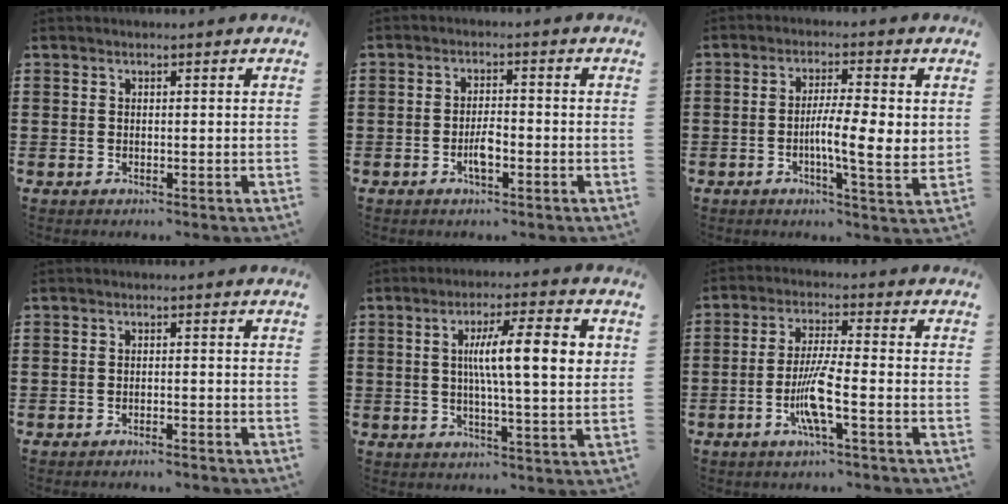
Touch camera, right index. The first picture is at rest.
{"total": 3.2, "force": [-1.4, 0.9, 2.7], "torque": [-0.056, 0.001, -0.028]}
{"total": 7.2, "force": [-0.4, 1.3, 7.1], "torque": [-0.118, -0.002, -0.011]}
{"total": 1.2, "force": [-1.1, -0.1, 0.3], "torque": [-0.009, 0.001, -0.022]}
{"total": 11.5, "force": [2.2, 2.0, 11.1], "torque": [-0.191, 0.007, 0.027]}
{"total": 7.2, "force": [-2.6, 0.5, 6.7], "torque": [-0.146, -0.016, -0.057]}